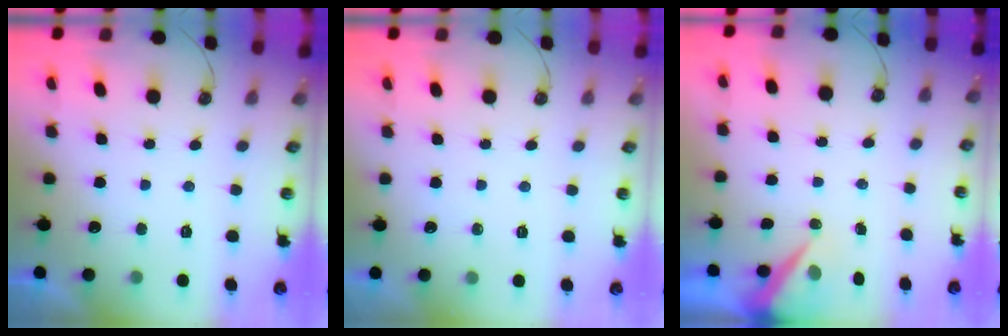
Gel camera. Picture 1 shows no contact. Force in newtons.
{"total": 0.0}
{"total": 7.2, "press": 7.2, "slide": 0.2}